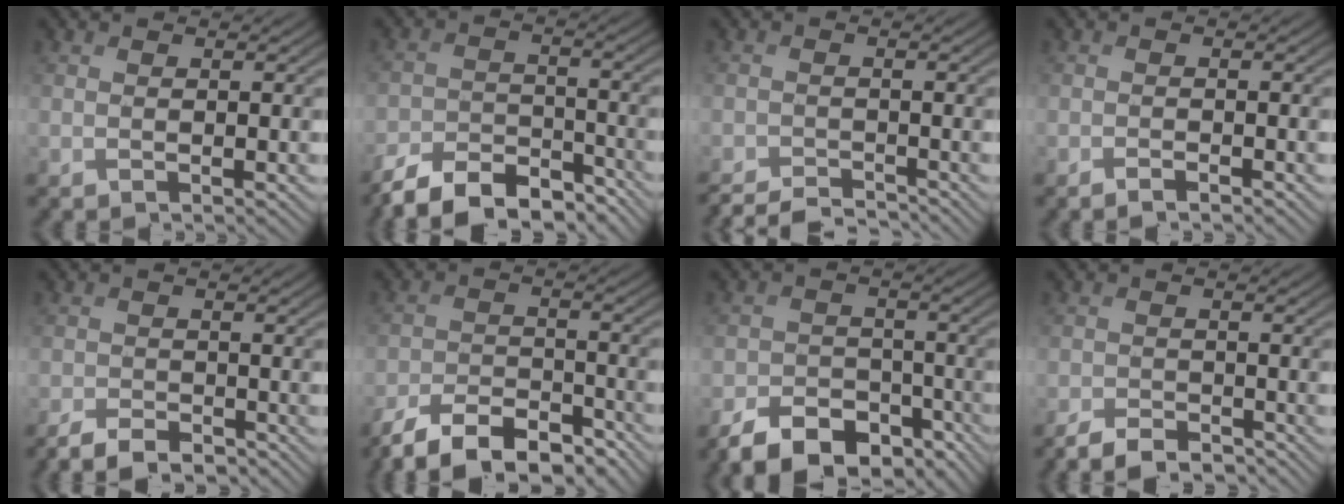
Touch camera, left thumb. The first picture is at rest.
{"total": 10.2, "force": [-8.8, 3.9, 3.3], "torque": [-0.051, -0.020, -0.150]}
{"total": 4.3, "force": [-4.1, 1.0, 0.9], "torque": [-0.009, -0.008, -0.079]}
{"total": 1.2, "force": [-1.0, 0.7, 0.3], "torque": [0.002, -0.001, -0.020]}
{"total": 3.9, "force": [-3.2, 1.8, 1.3], "torque": [-0.016, -0.009, -0.061]}
{"total": 9.7, "force": [-7.9, 3.8, 4.0], "torque": [-0.061, -0.008, -0.146]}
{"total": 7.8, "force": [-5.5, 4.7, 2.9], "torque": [-0.042, -0.017, -0.099]}
{"total": 4.3, "force": [-3.6, 1.7, 1.3], "torque": [-0.014, -0.008, -0.068]}